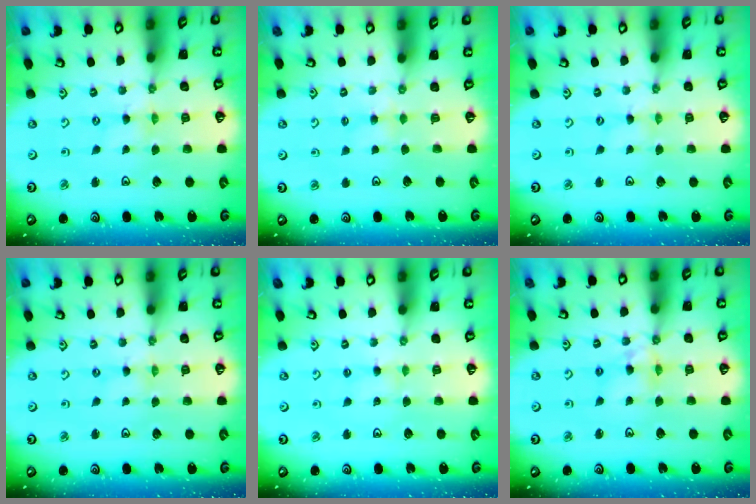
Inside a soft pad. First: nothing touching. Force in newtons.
{"total": 2.7, "press": 2.7, "slide": 0.5}
{"total": 0.0}
{"total": 0.0}
{"total": 2.5, "press": 2.5, "slide": 0.2}
{"total": 7.1, "press": 7.0, "slide": 0.7}